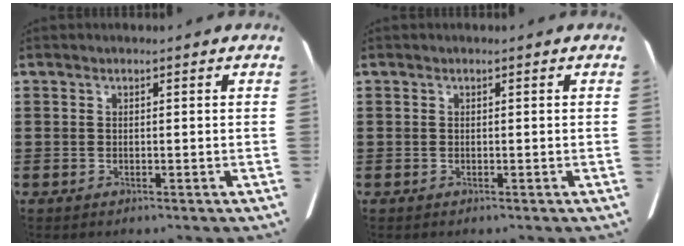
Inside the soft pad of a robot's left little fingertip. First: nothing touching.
{"total": 0.0}